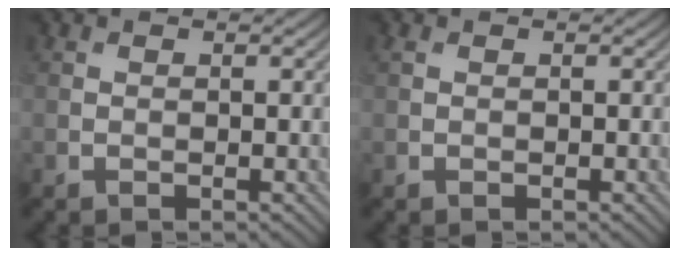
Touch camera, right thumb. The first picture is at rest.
{"total": 1.1, "force": [0.2, 0.8, 0.7], "torque": [-0.018, 0.000, 0.005]}